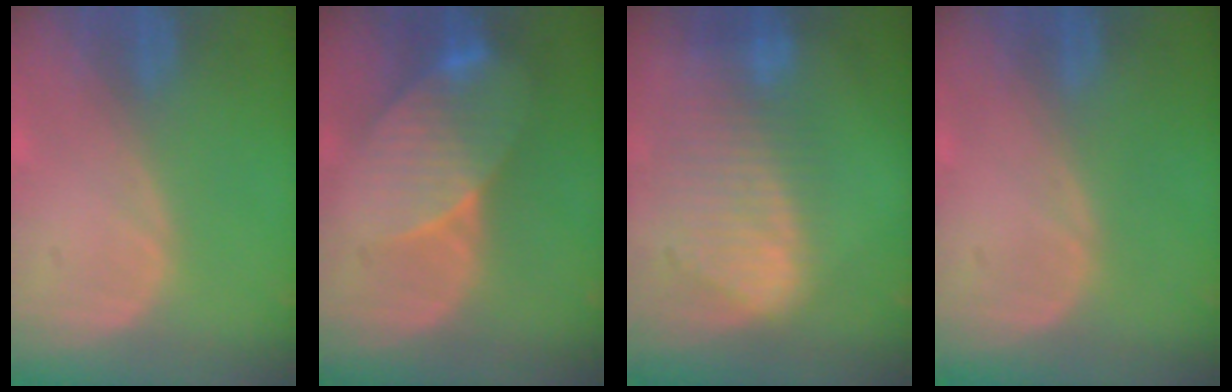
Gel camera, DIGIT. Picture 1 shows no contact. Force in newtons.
{"total": 8.4, "press": 7.6, "slide": 3.6}
{"total": 9.1, "press": 8.1, "slide": 4.3}
{"total": 0.0}